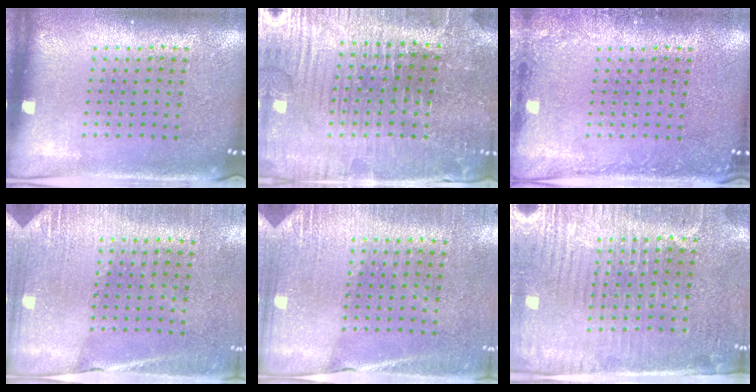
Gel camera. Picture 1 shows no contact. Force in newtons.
{"total": 3.7, "press": 3.7, "slide": 0.5}
{"total": 1.4, "press": 1.4, "slide": 0.2}
{"total": 2.6, "press": 2.4, "slide": 1.1}
{"total": 2.6, "press": 2.4, "slide": 1.1}
{"total": 3.2, "press": 2.9, "slide": 1.4}